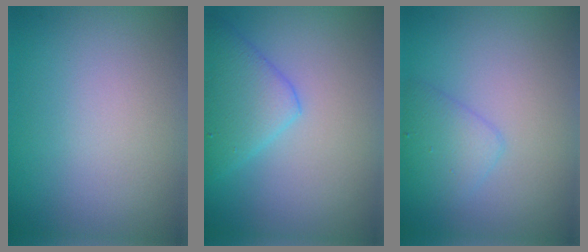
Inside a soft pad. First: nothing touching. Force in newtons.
{"total": 4.0, "press": 4.0, "slide": 0.2}
{"total": 2.3, "press": 2.2, "slide": 0.1}